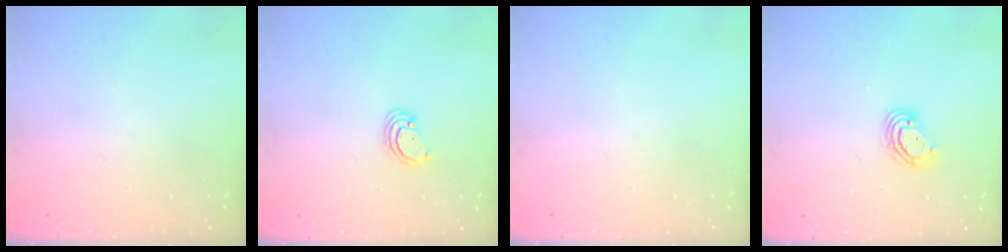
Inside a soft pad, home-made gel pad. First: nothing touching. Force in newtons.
{"total": 2.8, "press": 2.8, "slide": 0.2}
{"total": 0.0}
{"total": 5.0, "press": 4.9, "slide": 0.5}